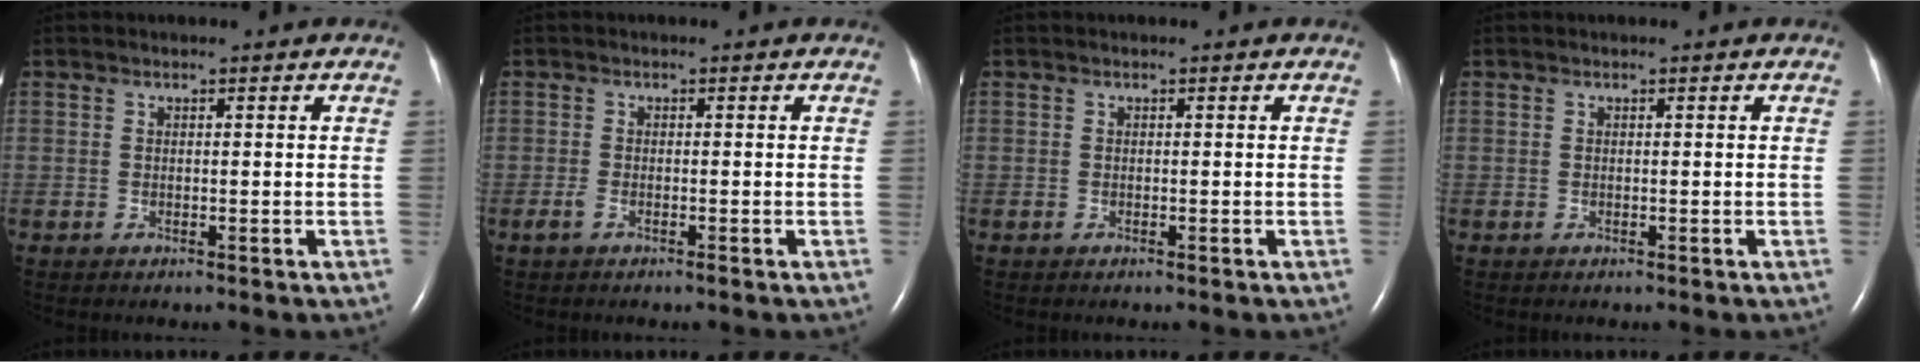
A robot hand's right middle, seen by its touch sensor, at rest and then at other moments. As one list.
[{"total": 1.4, "force": [-0.9, 0.3, 1.1], "torque": [-0.031, -0.003, -0.019]}, {"total": 0.0}, {"total": 0.0}]